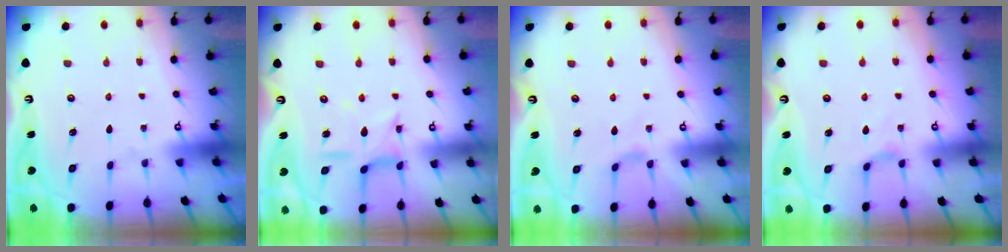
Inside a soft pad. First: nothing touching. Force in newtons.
{"total": 8.9, "press": 8.9, "slide": 0.5}
{"total": 1.8, "press": 1.7, "slide": 0.5}
{"total": 2.0, "press": 2.0, "slide": 0.3}